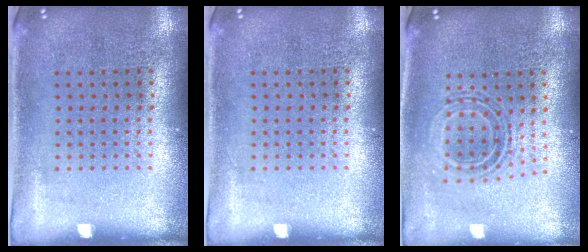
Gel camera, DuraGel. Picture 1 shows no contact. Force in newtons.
{"total": 0.0}
{"total": 0.8, "press": 0.8, "slide": 0.3}